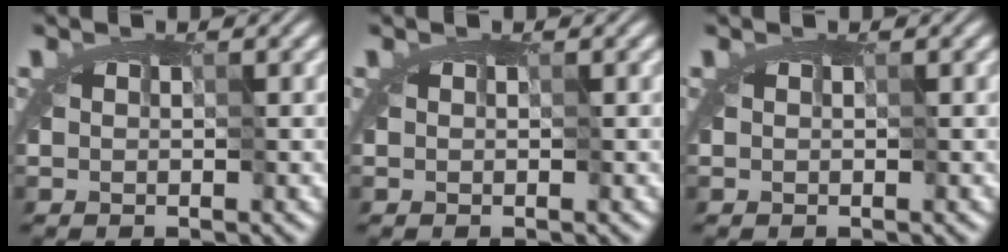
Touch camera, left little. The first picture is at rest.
{"total": 0.0}
{"total": 0.0}